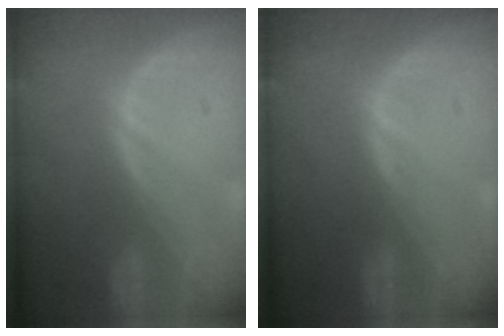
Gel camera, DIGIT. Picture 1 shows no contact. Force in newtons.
{"total": 0.0}